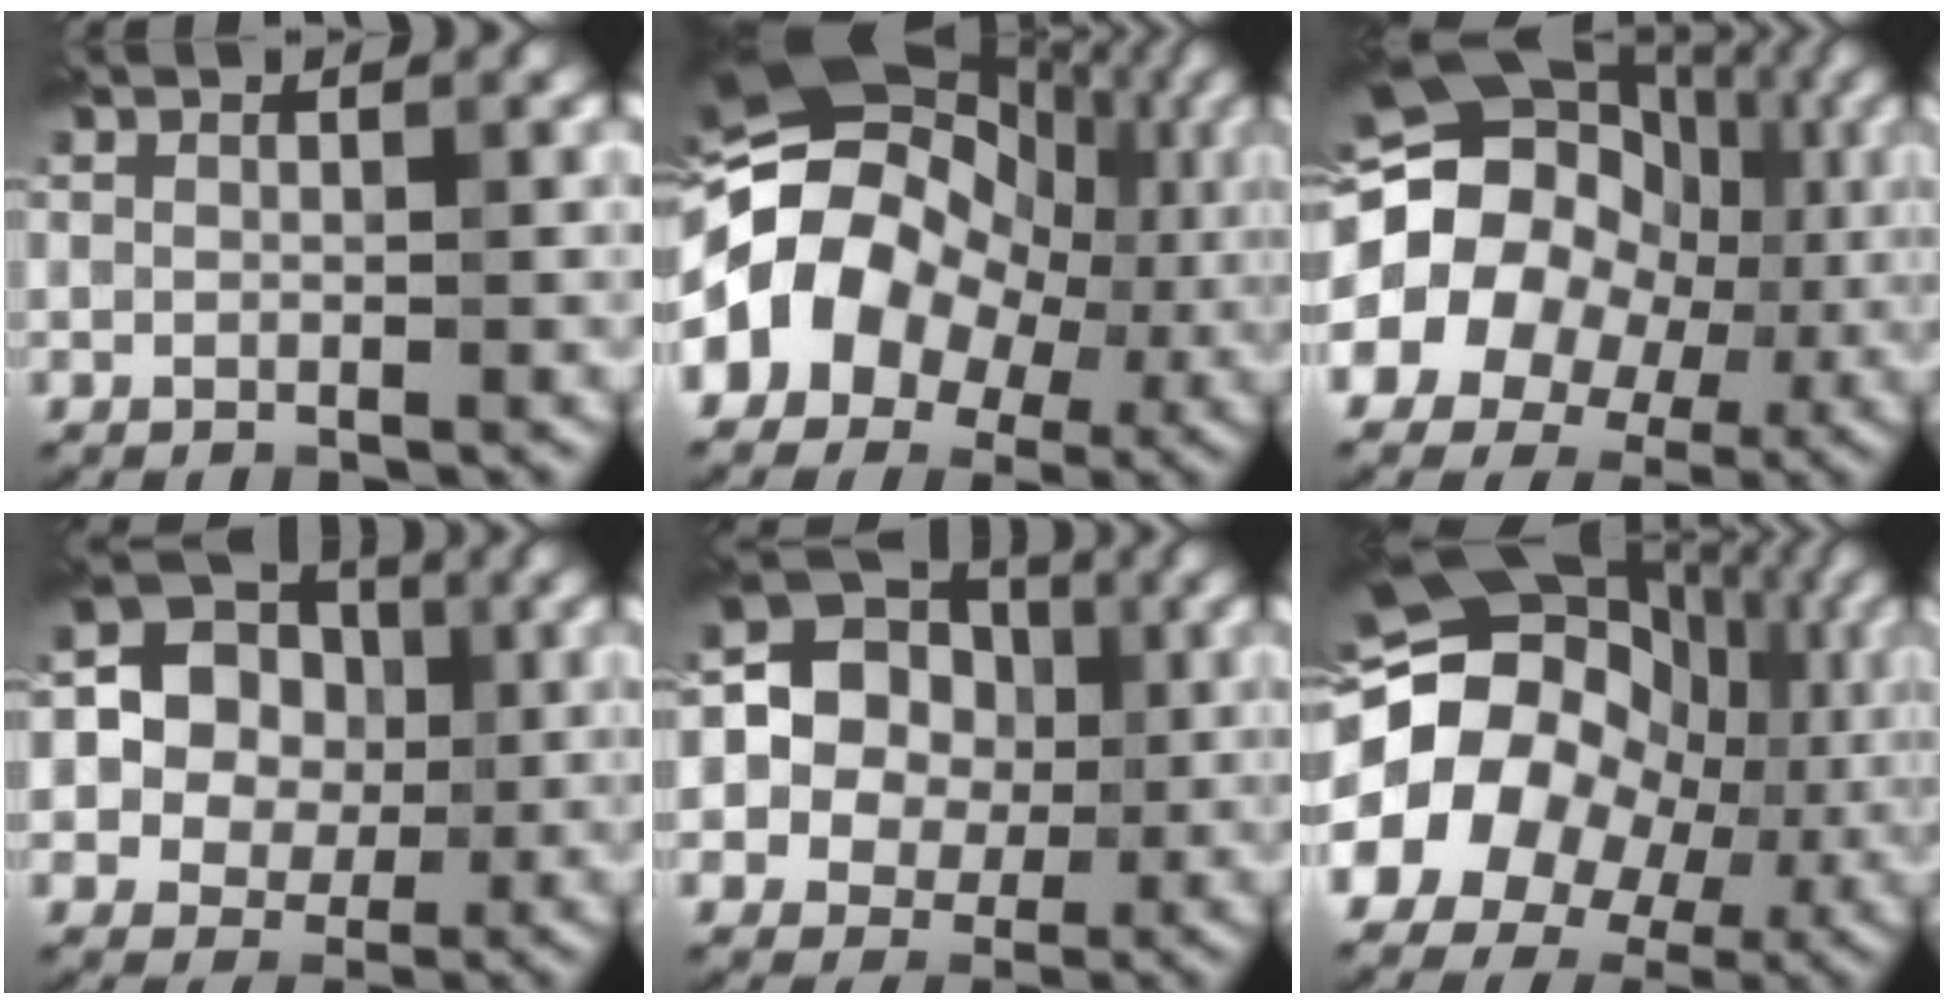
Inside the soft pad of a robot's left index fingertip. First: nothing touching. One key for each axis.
{"total": 15.1, "fx": 0.0, "fy": 11.8, "fz": 9.5, "tx": -0.173, "ty": 0.023, "tz": -0.012}
{"total": 19.9, "fx": 0.4, "fy": 17.2, "fz": 9.9, "tx": -0.188, "ty": 0.036, "tz": -0.027}
{"total": 8.5, "fx": 0.8, "fy": 7.6, "fz": 3.7, "tx": -0.062, "ty": 0.029, "tz": -0.007}
{"total": 9.8, "fx": 0.5, "fy": 8.8, "fz": 4.1, "tx": -0.076, "ty": 0.032, "tz": -0.012}
{"total": 21.8, "fx": 0.1, "fy": 18.6, "fz": 11.3, "tx": -0.220, "ty": 0.024, "tz": -0.033}